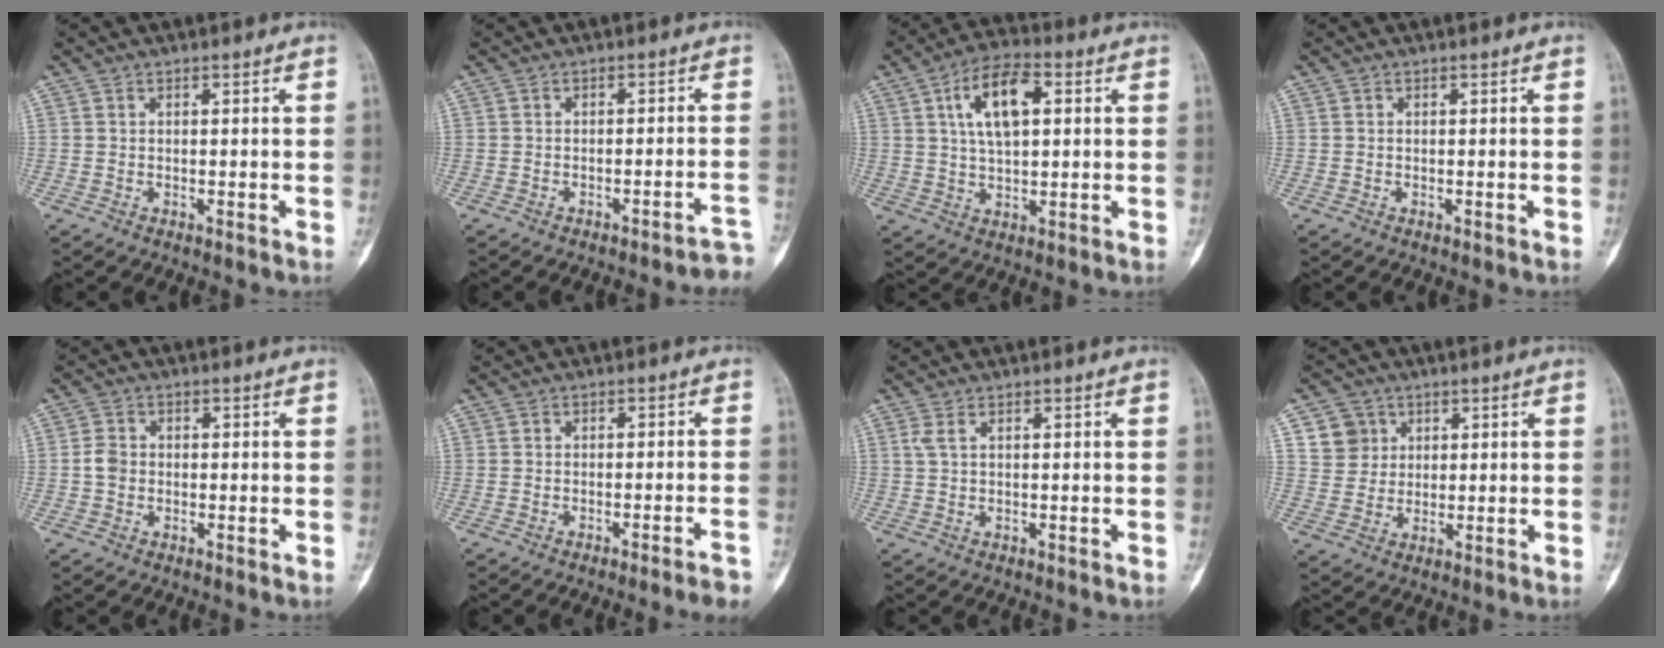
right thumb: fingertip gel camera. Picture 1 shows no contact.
{"total": 4.9, "force": [-4.3, 0.4, 2.3], "torque": [-0.013, 0.045, -0.050]}
{"total": 11.1, "force": [3.3, 5.3, 9.2], "torque": [-0.159, 0.008, 0.052]}
{"total": 0.0}
{"total": 2.7, "force": [-0.4, 2.3, 1.4], "torque": [-0.023, 0.007, -0.013]}
{"total": 5.1, "force": [-3.9, -0.1, 3.3], "torque": [-0.040, 0.023, -0.046]}
{"total": 1.6, "force": [0.6, 0.5, 1.4], "torque": [-0.042, 0.009, 0.018]}
{"total": 5.9, "force": [2.4, 5.3, 1.0], "torque": [0.008, -0.008, 0.046]}